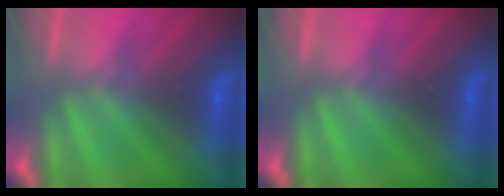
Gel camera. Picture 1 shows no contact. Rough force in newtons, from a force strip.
{"total": 0.0}